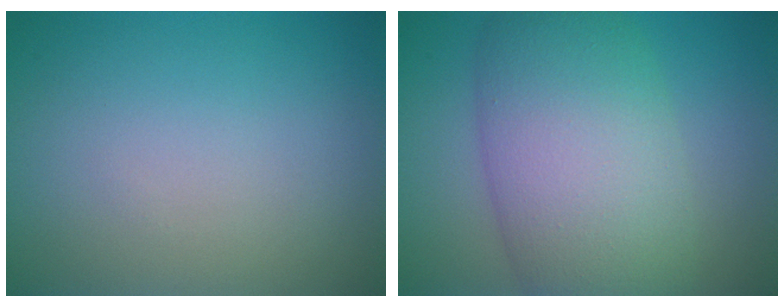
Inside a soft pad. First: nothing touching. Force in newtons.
{"total": 10.4, "press": 10.4, "slide": 0.4}